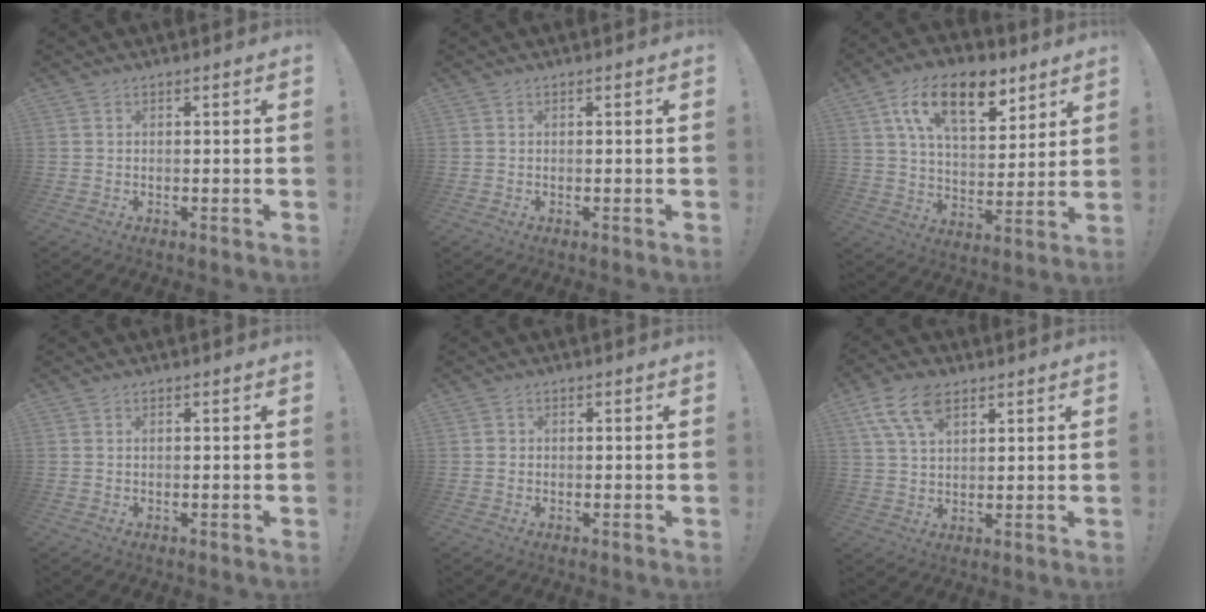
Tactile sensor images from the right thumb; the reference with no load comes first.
{"total": 0.0}
{"total": 18.3, "force": [9.5, 9.2, 12.6], "torque": [-0.209, -0.026, 0.165]}
{"total": 0.0}
{"total": 0.9, "force": [0.1, 0.9, 0.1], "torque": [-0.005, 0.004, 0.002]}
{"total": 10.7, "force": [5.7, 5.8, 7.0], "torque": [-0.128, -0.006, 0.110]}